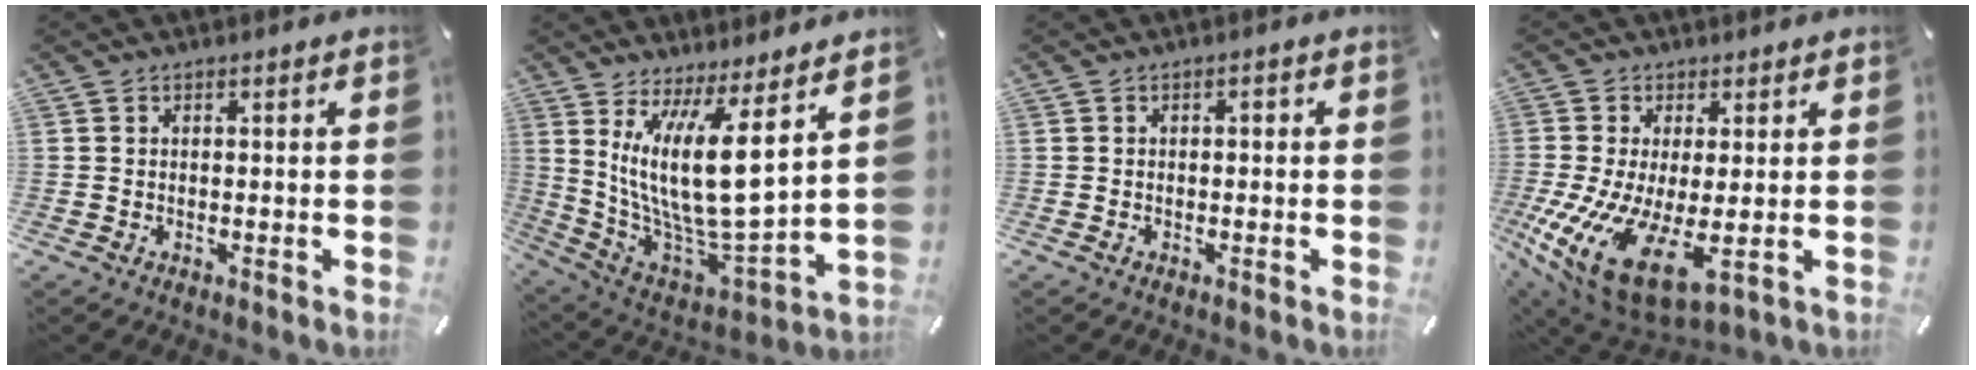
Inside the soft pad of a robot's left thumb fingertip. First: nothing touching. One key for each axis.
{"total": 18.2, "fx": 6.6, "fy": 5.2, "fz": 16.1, "tx": -0.333, "ty": -0.067, "tz": 0.110}
{"total": 1.2, "fx": -0.5, "fy": 0.8, "fz": 0.8, "tx": -0.017, "ty": 0.007, "tz": -0.012}
{"total": 15.7, "fx": -2.2, "fy": 7.6, "fz": 13.6, "tx": -0.281, "ty": -0.016, "tz": -0.018}